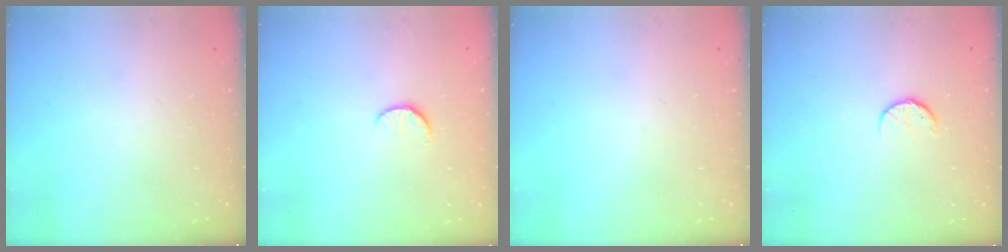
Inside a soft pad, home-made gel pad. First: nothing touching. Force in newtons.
{"total": 5.1, "press": 5.1, "slide": 0.5}
{"total": 0.0}
{"total": 7.2, "press": 7.1, "slide": 0.8}